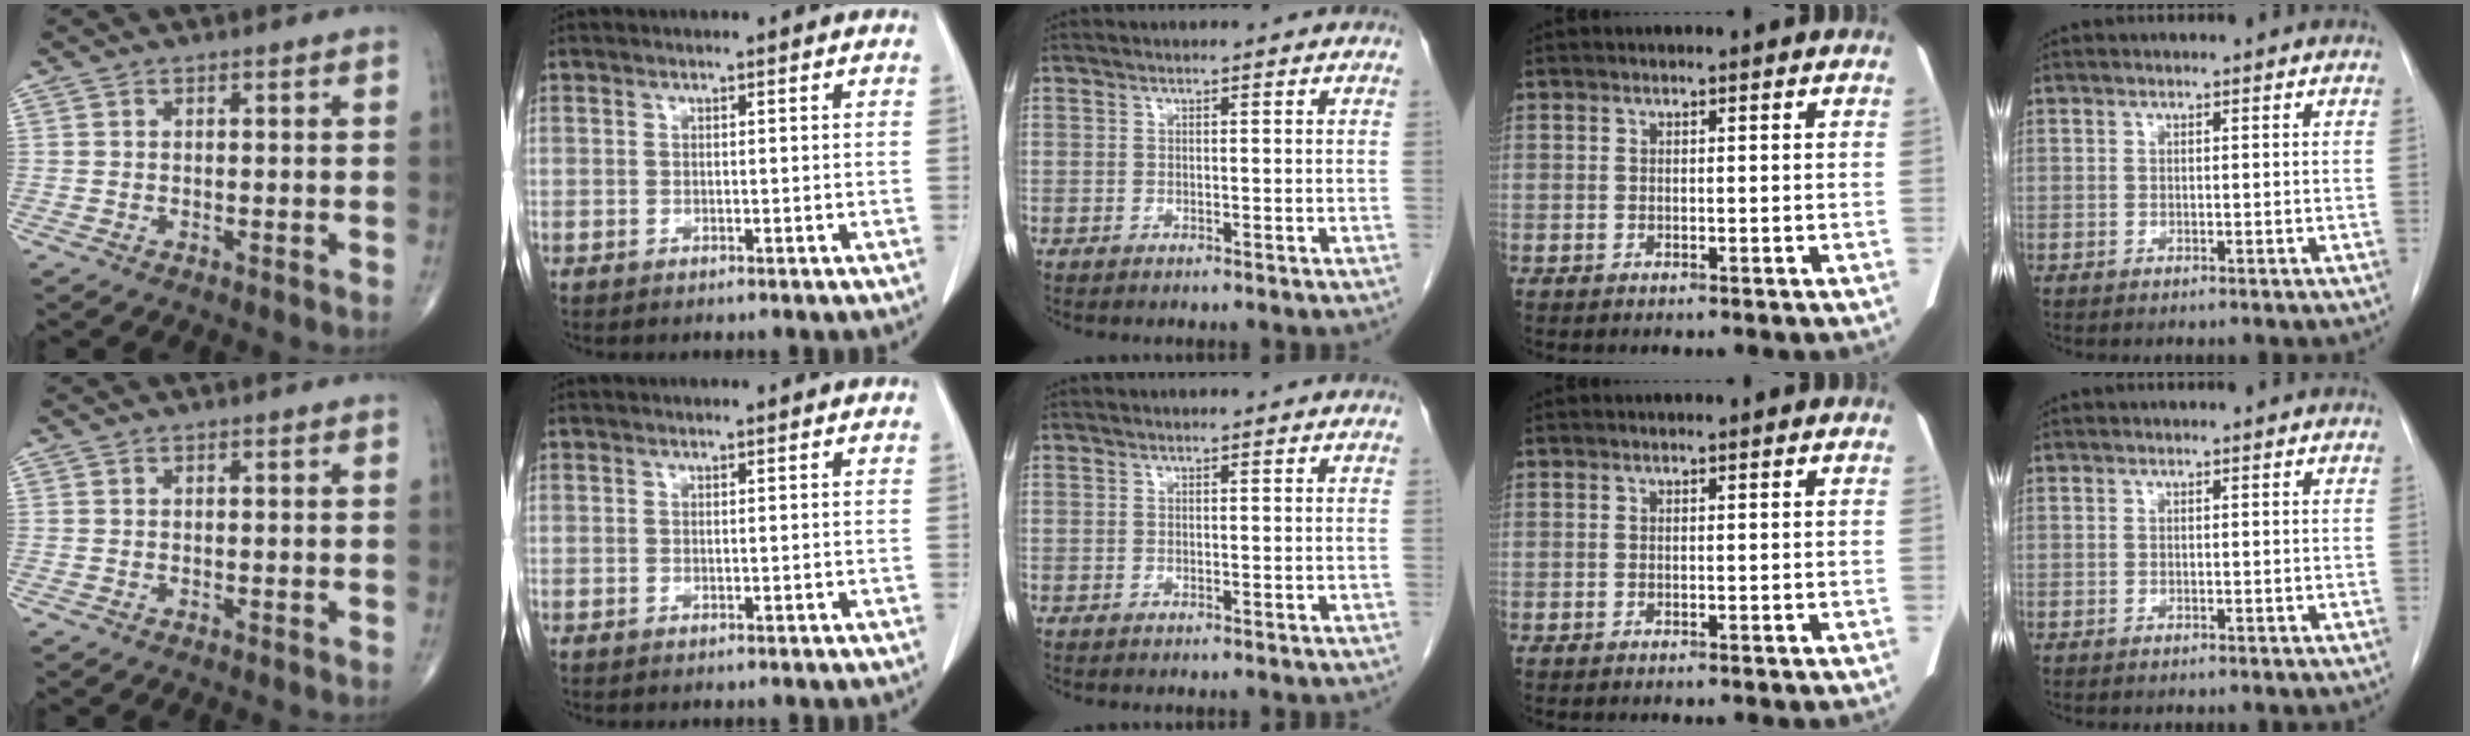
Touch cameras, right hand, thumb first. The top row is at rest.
{}